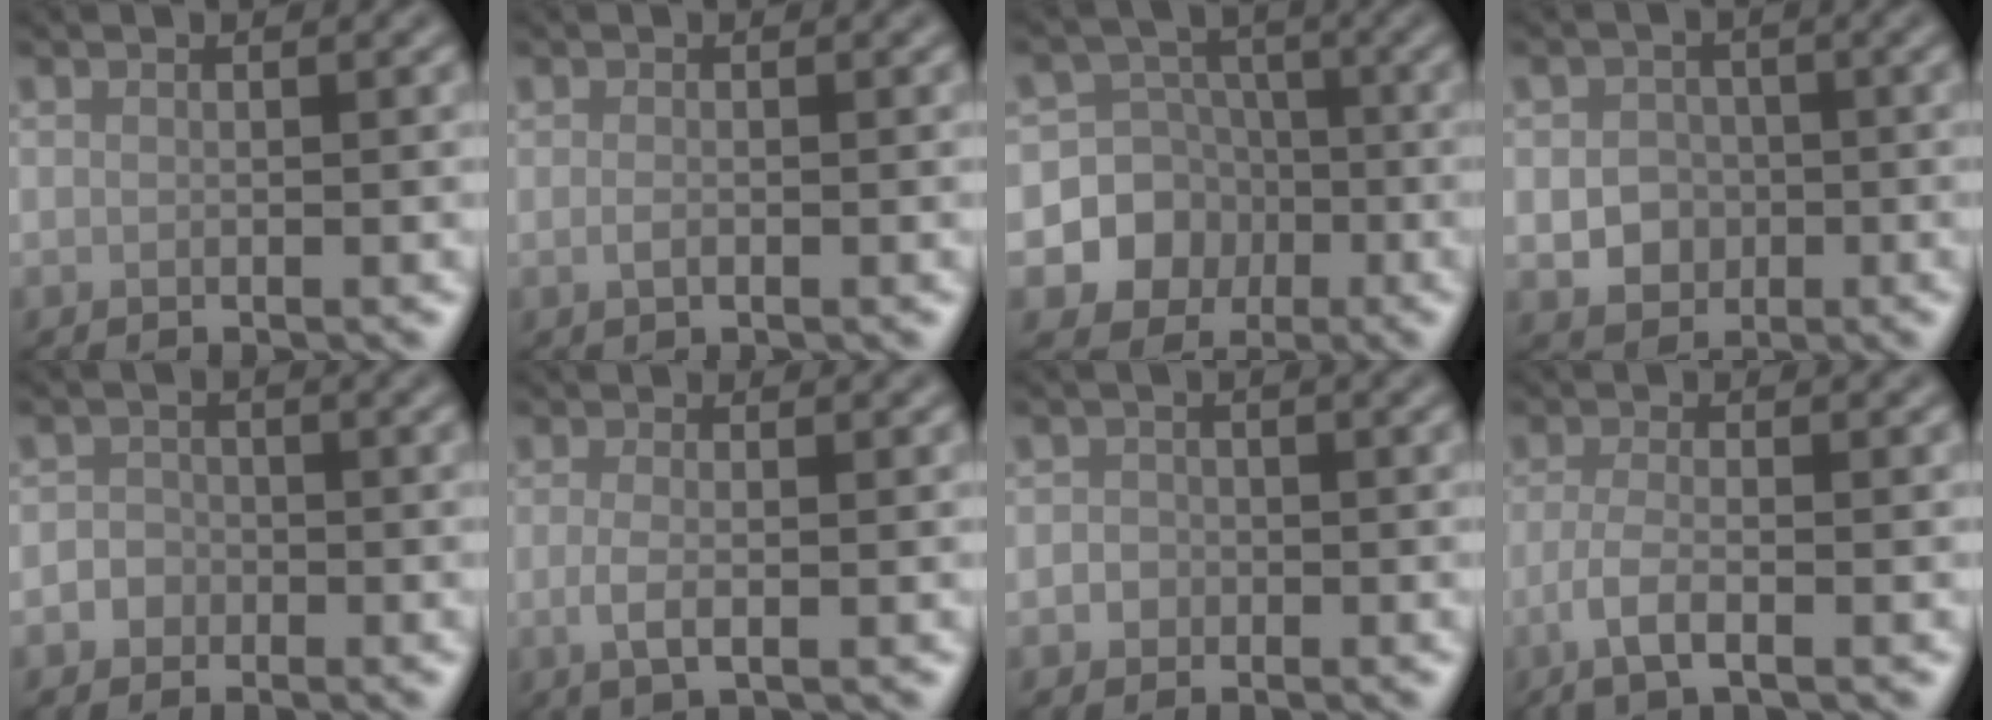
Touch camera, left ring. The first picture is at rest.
{"total": 0.8, "force": [-0.1, 0.5, 0.7], "torque": [-0.018, -0.003, -0.003]}
{"total": 8.1, "force": [-2.5, 7.5, 1.5], "torque": [-0.004, -0.001, -0.070]}
{"total": 3.2, "force": [-0.6, 2.8, 1.5], "torque": [-0.023, -0.003, -0.012]}
{"total": 1.7, "force": [-0.6, 1.5, 0.3], "torque": [0.013, 0.002, -0.018]}
{"total": 2.1, "force": [-0.3, 0.7, 1.9], "torque": [-0.040, -0.006, -0.006]}
{"total": 1.3, "force": [-0.3, 1.2, 0.3], "torque": [0.007, -0.001, -0.011]}
{"total": 2.8, "force": [-1.1, 0.8, 2.4], "torque": [-0.046, 0.000, -0.028]}